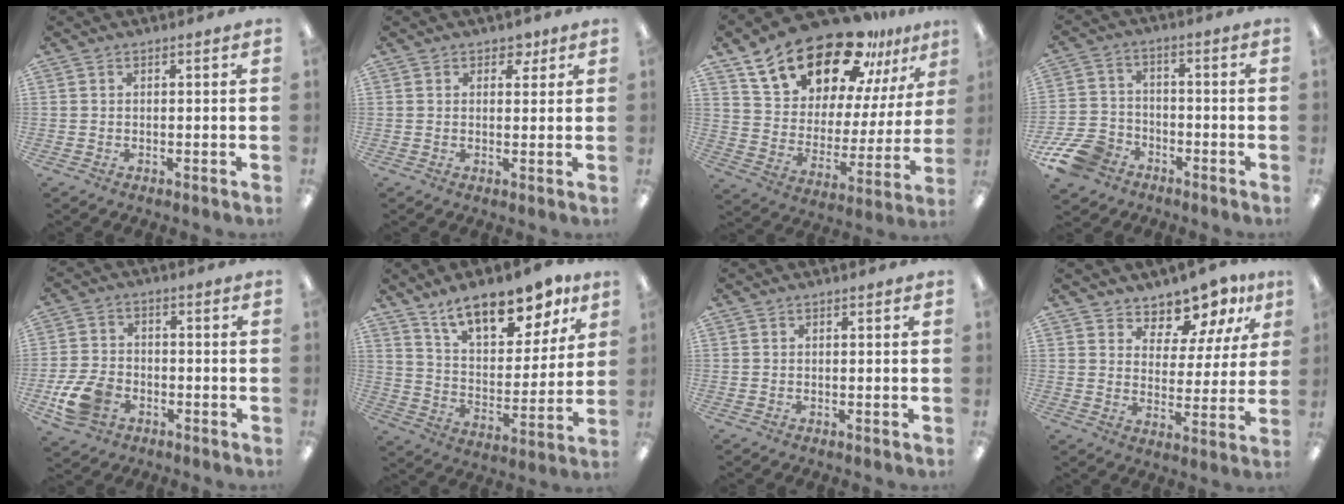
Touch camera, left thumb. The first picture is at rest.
{"total": 3.1, "force": [2.0, 2.0, 1.2], "torque": [-0.003, -0.005, 0.033]}
{"total": 23.7, "force": [17.5, 10.6, 12.0], "torque": [-0.211, -0.104, 0.306]}
{"total": 10.6, "force": [-6.9, 6.9, 4.2], "torque": [-0.092, 0.047, -0.126]}
{"total": 9.1, "force": [-4.1, 6.3, 5.2], "torque": [-0.115, 0.018, -0.072]}
{"total": 15.8, "force": [12.1, 6.4, 7.8], "torque": [-0.117, -0.073, 0.210]}
{"total": 0.0}
{"total": 9.9, "force": [8.8, 4.2, 2.1], "torque": [-0.047, -0.072, 0.163]}